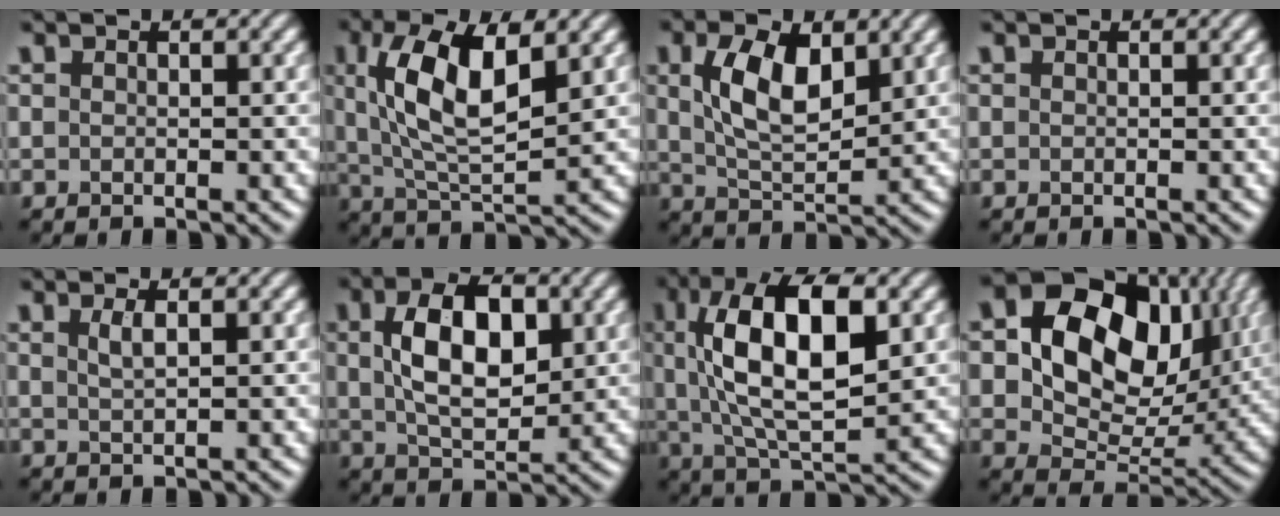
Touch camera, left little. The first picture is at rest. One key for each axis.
{"total": 8.3, "fx": 2.3, "fy": 3.2, "fz": 7.3, "tx": -0.142, "ty": 0.001, "tz": 0.042}
{"total": 6.4, "fx": 2.0, "fy": 3.2, "fz": 5.2, "tx": -0.108, "ty": 0.002, "tz": 0.040}
{"total": 0.0}
{"total": 1.4, "fx": 0.5, "fy": 0.4, "fz": 1.2, "tx": -0.024, "ty": 0.002, "tz": 0.009}
{"total": 7.7, "fx": 1.4, "fy": 4.3, "fz": 6.3, "tx": -0.111, "ty": 0.008, "tz": 0.026}
{"total": 11.6, "fx": 2.5, "fy": 4.8, "fz": 10.3, "tx": -0.181, "ty": 0.011, "tz": 0.041}
{"total": 13.6, "fx": 3.4, "fy": 9.4, "fz": 9.1, "tx": -0.149, "ty": 0.003, "tz": 0.059}